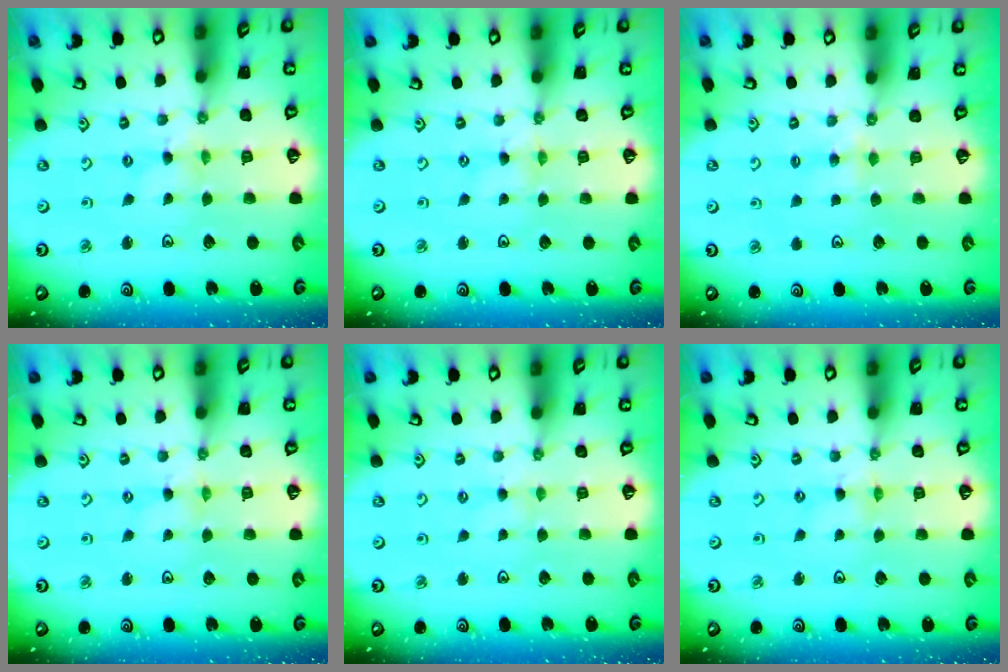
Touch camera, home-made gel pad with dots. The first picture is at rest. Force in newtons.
{"total": 0.0}
{"total": 3.7, "press": 3.7, "slide": 0.5}
{"total": 0.8, "press": 0.8, "slide": 0.2}
{"total": 1.1, "press": 1.1, "slide": 0.4}
{"total": 0.6, "press": 0.6, "slide": 0.2}